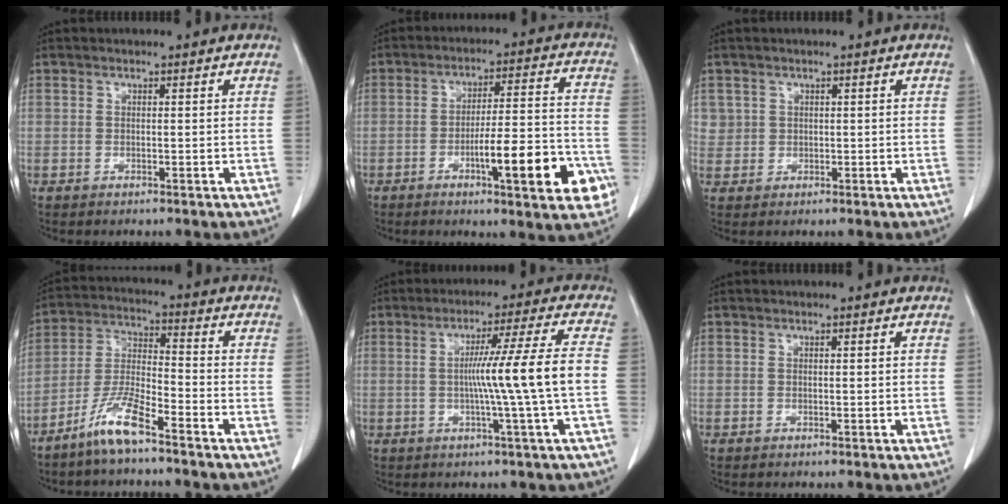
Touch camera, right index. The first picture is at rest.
{"total": 14.4, "force": [-5.7, 2.1, 13.0], "torque": [-0.178, 0.010, -0.078]}
{"total": 2.0, "force": [0.8, 1.9, -0.1], "torque": [0.021, 0.001, 0.007]}
{"total": 8.2, "force": [-6.0, 0.9, 5.6], "torque": [-0.125, -0.012, -0.124]}
{"total": 9.6, "force": [-1.0, -2.5, 9.2], "torque": [-0.152, 0.003, -0.010]}
{"total": 0.0}